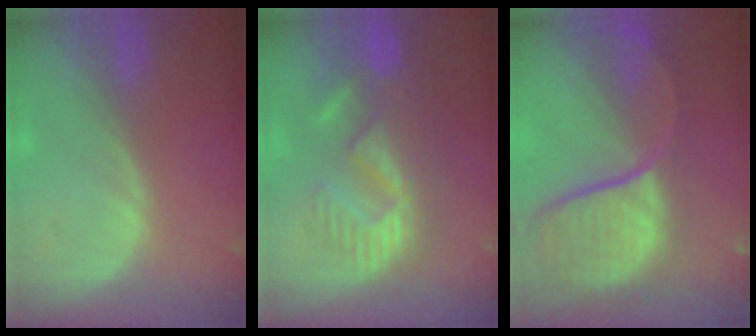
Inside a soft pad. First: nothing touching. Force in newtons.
{"total": 10.8, "press": 9.7, "slide": 4.7}
{"total": 11.8, "press": 9.8, "slide": 6.6}